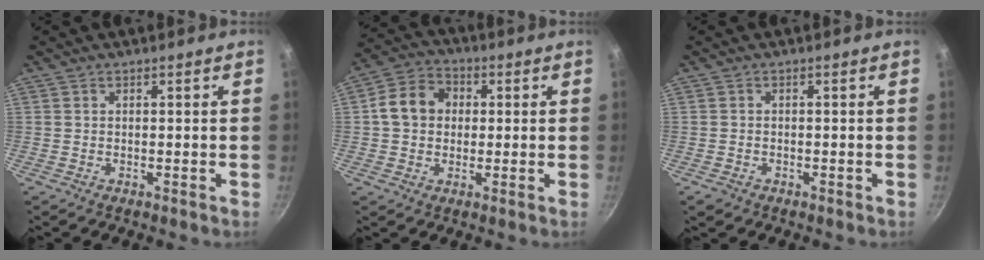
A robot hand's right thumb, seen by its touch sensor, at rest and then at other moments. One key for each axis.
{"total": 9.3, "fx": 0.8, "fy": 7.7, "fz": 5.1, "tx": -0.076, "ty": 0.022, "tz": 0.003}
{"total": 1.5, "fx": -0.9, "fy": 1.2, "fz": 0.3, "tx": -0.009, "ty": 0.003, "tz": -0.013}